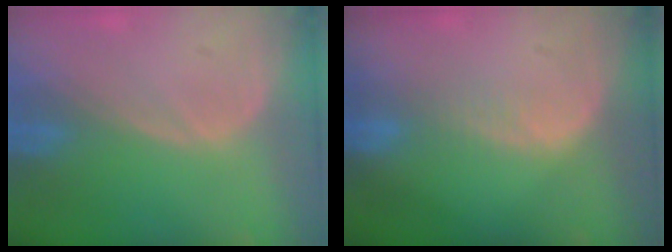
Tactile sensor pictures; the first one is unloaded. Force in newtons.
{"total": 2.0, "press": 2.0, "slide": 0.1}